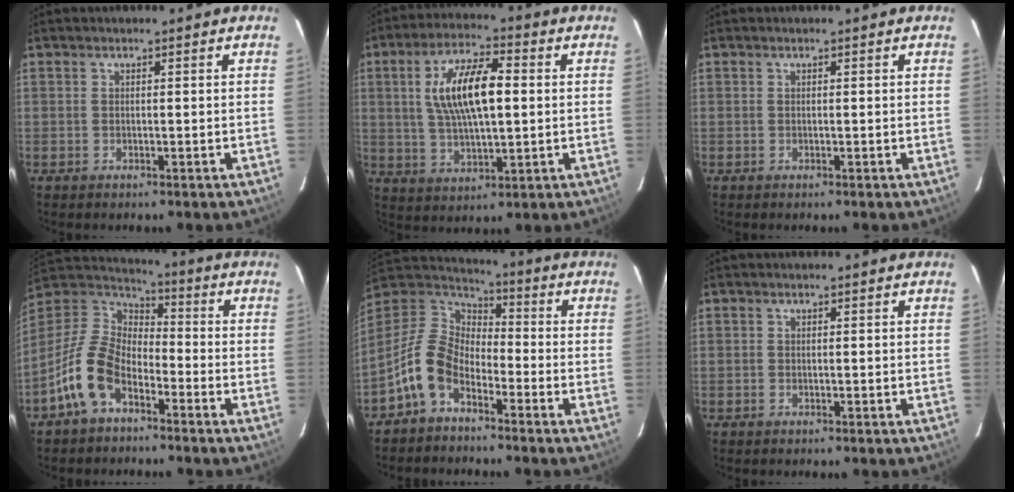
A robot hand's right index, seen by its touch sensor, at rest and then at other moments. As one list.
[{"total": 13.2, "force": [2.0, 5.1, 12.1], "torque": [-0.225, 0.013, 0.040]}, {"total": 0.0}, {"total": 12.4, "force": [-6.6, 7.2, 7.7], "torque": [-0.161, 0.014, -0.134]}, {"total": 10.6, "force": [-5.8, 6.4, 6.2], "torque": [-0.127, 0.018, -0.125]}, {"total": 0.0}]